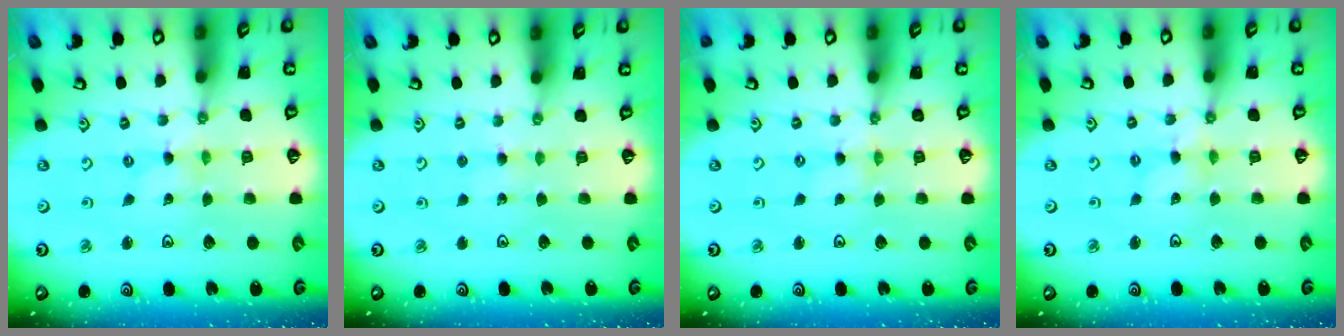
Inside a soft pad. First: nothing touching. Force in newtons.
{"total": 2.6, "press": 2.6, "slide": 0.3}
{"total": 1.7, "press": 1.7, "slide": 0.2}
{"total": 3.0, "press": 3.0, "slide": 0.3}